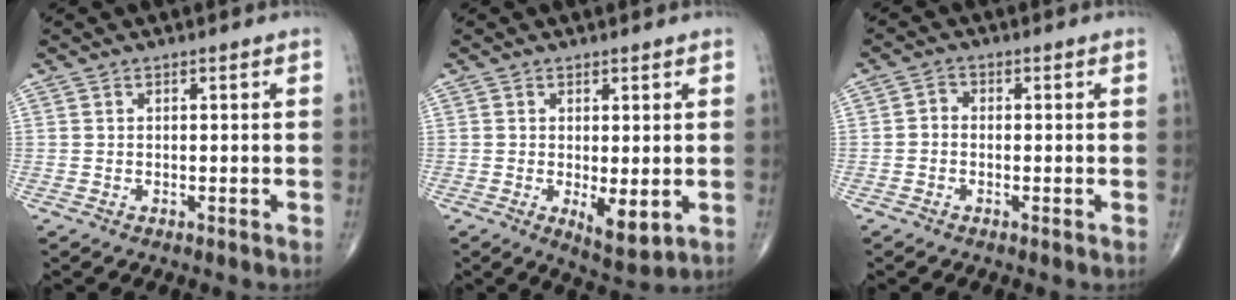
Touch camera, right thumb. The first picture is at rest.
{"total": 5.3, "force": [-0.8, 2.0, 4.9], "torque": [-0.072, -0.019, -0.003]}
{"total": 1.7, "force": [-0.5, 1.3, 0.9], "torque": [-0.007, 0.005, -0.016]}